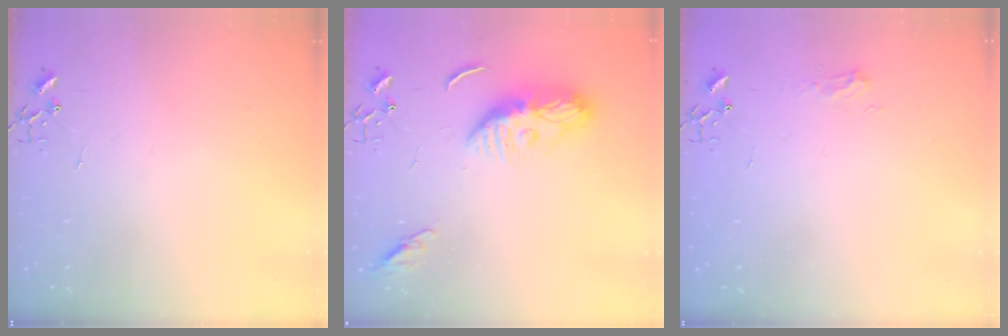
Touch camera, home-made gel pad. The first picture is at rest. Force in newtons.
{"total": 10.8, "press": 10.7, "slide": 1.0}
{"total": 6.0, "press": 6.0, "slide": 0.7}